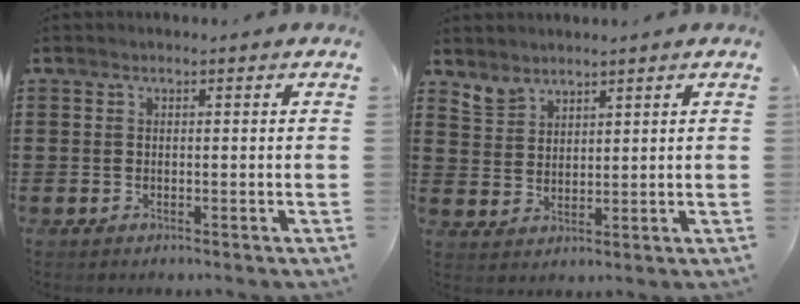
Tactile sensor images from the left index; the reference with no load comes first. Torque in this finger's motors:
{"motor_torque": [0.90, -1.24, 0.13, 0.03]}